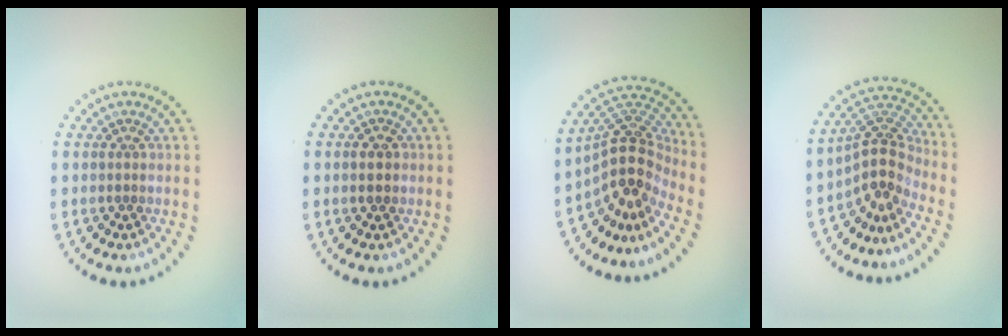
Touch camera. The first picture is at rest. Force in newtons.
{"total": 2.0, "press": 2.0, "slide": 0.1}
{"total": 5.0, "press": 3.5, "slide": 3.5}
{"total": 3.8, "press": 2.7, "slide": 2.8}